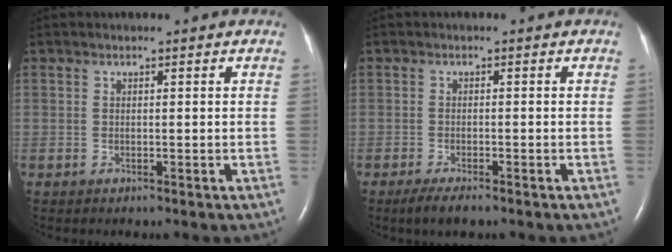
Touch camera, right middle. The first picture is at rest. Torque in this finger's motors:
{"motor_torque": [0.40, -0.24, 0.01, 0.01]}